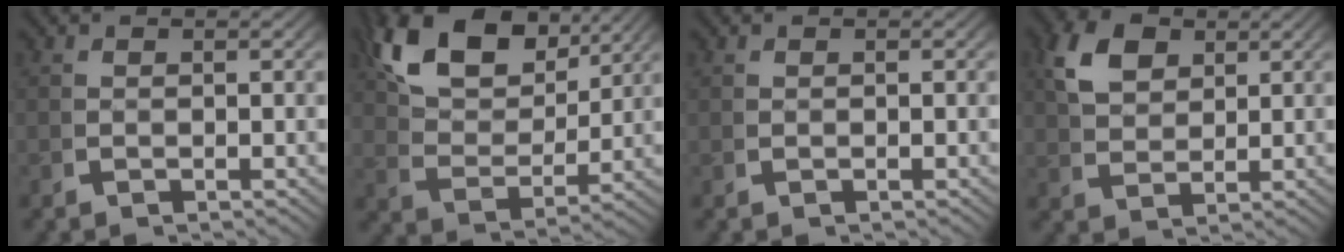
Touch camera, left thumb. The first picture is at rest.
{"total": 9.4, "force": [5.4, 4.5, 6.3], "torque": [-0.138, 0.004, 0.102]}
{"total": 0.0}
{"total": 5.2, "force": [3.0, 2.8, 3.2], "torque": [-0.062, 0.006, 0.062]}